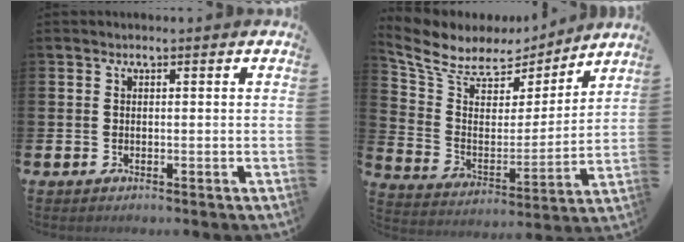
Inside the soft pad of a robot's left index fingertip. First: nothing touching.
{"total": 8.5, "force": [7.3, 3.9, 1.9], "torque": [-0.085, -0.051, 0.128]}